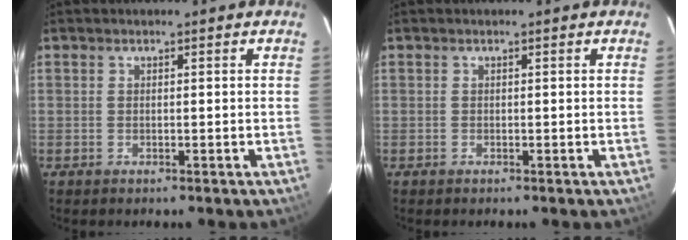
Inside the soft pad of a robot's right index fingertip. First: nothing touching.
{"total": 0.0}